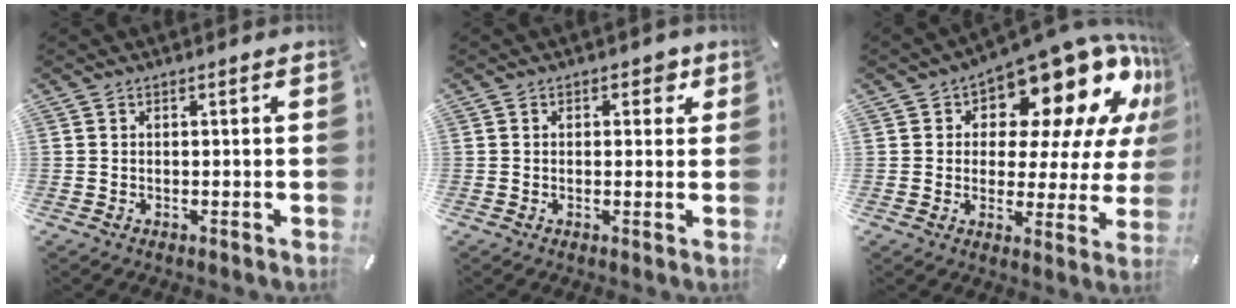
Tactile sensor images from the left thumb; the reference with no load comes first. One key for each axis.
{"total": 2.9, "fx": 0.8, "fy": 2.0, "fz": 2.0, "tx": -0.012, "ty": -0.003, "tz": 0.004}
{"total": 19.2, "fx": 11.9, "fy": 9.0, "fz": 12.2, "tx": -0.169, "ty": -0.098, "tz": 0.196}